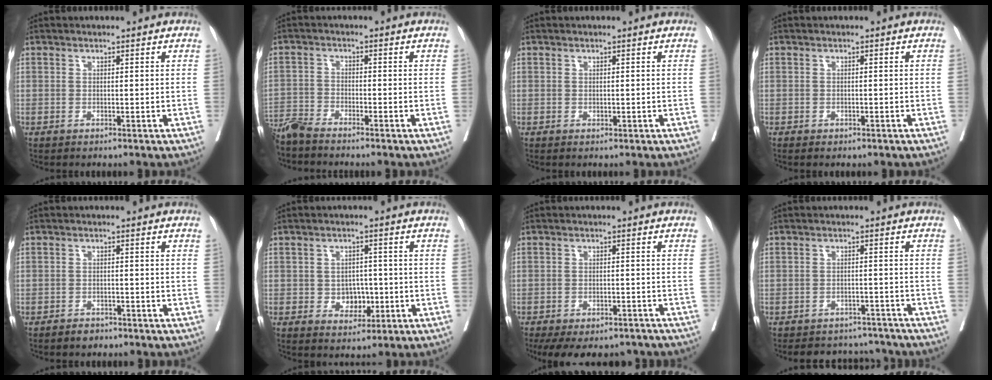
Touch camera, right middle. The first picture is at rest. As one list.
[{"total": 4.8, "force": [-4.6, -0.3, 1.6], "torque": [-0.023, -0.017, -0.090]}, {"total": 0.0}, {"total": 1.4, "force": [-1.0, 0.7, 0.6], "torque": [-0.008, -0.002, -0.011]}, {"total": 2.0, "force": [-1.7, 0.9, 0.6], "torque": [-0.014, 0.001, -0.024]}, {"total": 4.2, "force": [-1.0, 3.2, 2.6], "torque": [-0.028, 0.006, -0.008]}, {"total": 13.7, "force": [-10.6, 6.3, 6.0], "torque": [-0.127, -0.004, -0.136]}, {"total": 8.8, "force": [-8.2, 3.1, 0.9], "torque": [-0.002, 0.016, -0.099]}]